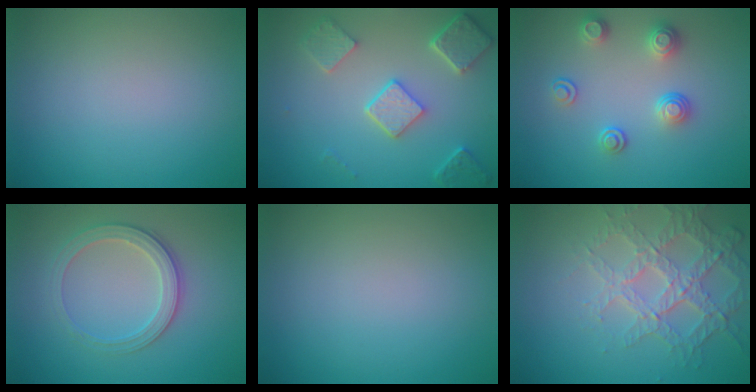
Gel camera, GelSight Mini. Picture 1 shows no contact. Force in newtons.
{"total": 5.1, "press": 3.9, "slide": 3.2}
{"total": 2.7, "press": 2.5, "slide": 0.9}
{"total": 2.8, "press": 2.7, "slide": 0.7}
{"total": 0.0}
{"total": 3.9, "press": 3.8, "slide": 0.9}